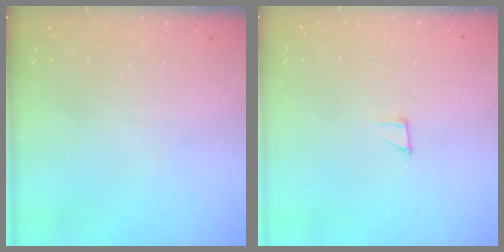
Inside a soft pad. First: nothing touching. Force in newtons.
{"total": 2.3, "press": 2.3, "slide": 0.2}